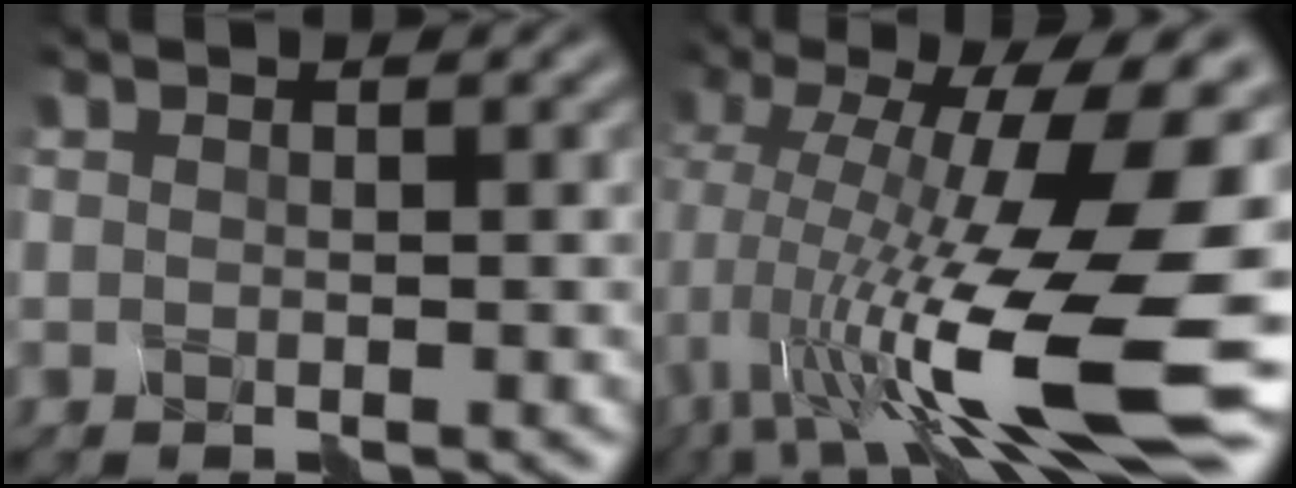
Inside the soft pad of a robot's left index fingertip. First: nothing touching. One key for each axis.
{"total": 16.8, "fx": -3.5, "fy": 5.2, "fz": 15.6, "tx": -0.279, "ty": -0.001, "tz": -0.062}